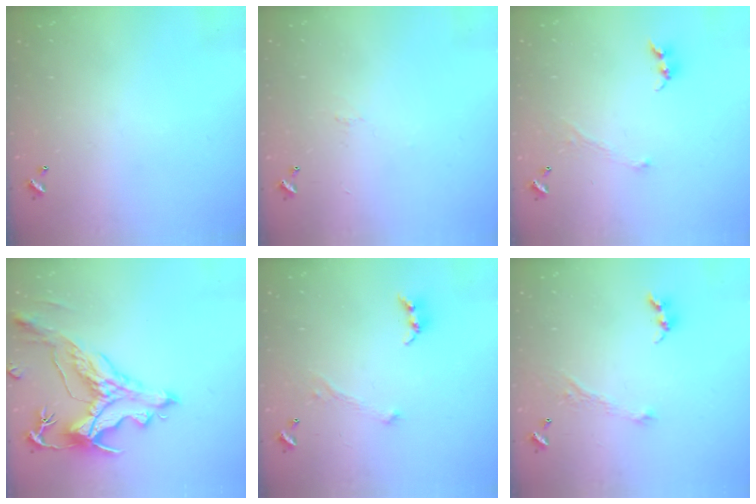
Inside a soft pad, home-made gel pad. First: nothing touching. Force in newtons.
{"total": 0.6, "press": 0.4, "slide": 0.5}
{"total": 1.3, "press": 1.2, "slide": 0.5}
{"total": 2.9, "press": 2.6, "slide": 1.5}
{"total": 0.8, "press": 0.7, "slide": 0.4}
{"total": 2.9, "press": 2.8, "slide": 0.4}